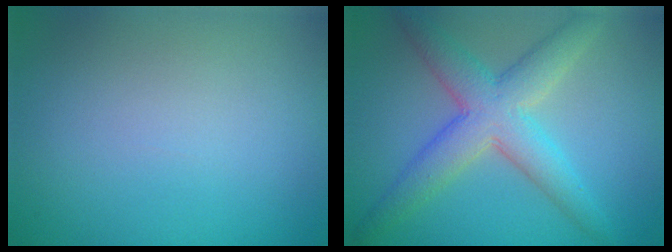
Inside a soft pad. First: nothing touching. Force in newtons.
{"total": 5.9, "press": 5.9, "slide": 0.2}